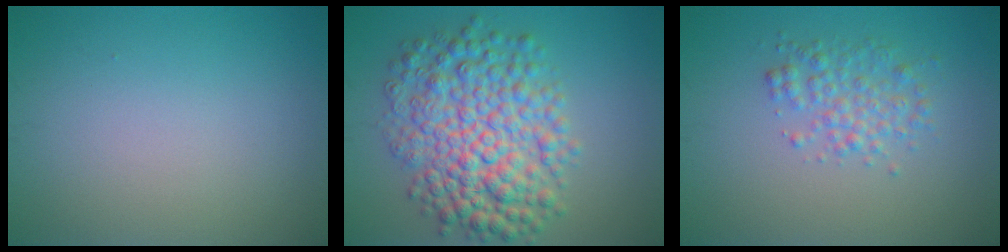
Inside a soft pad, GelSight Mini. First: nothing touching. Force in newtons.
{"total": 8.4, "press": 8.4, "slide": 0.1}
{"total": 2.6, "press": 2.6, "slide": 0.0}